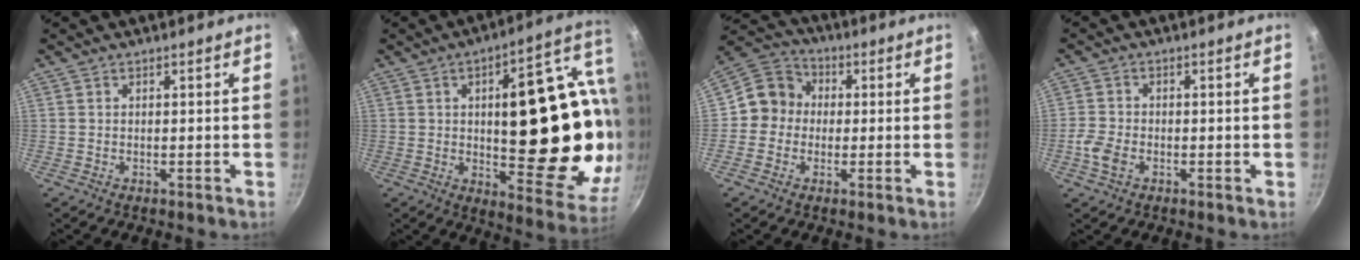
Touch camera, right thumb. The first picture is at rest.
{"total": 30.5, "force": [0.5, 12.9, 27.6], "torque": [-0.328, 0.002, 0.019]}
{"total": 8.1, "force": [-0.3, 7.7, 2.7], "torque": [-0.008, 0.022, -0.029]}
{"total": 4.1, "force": [-1.7, 2.7, 2.7], "torque": [-0.057, 0.008, -0.036]}